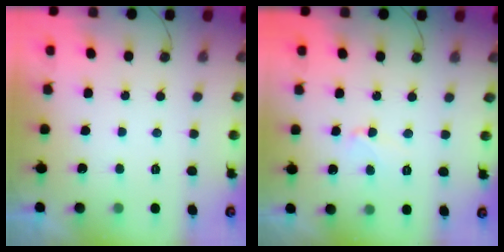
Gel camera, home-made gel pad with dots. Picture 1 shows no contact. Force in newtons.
{"total": 5.1, "press": 5.1, "slide": 0.6}